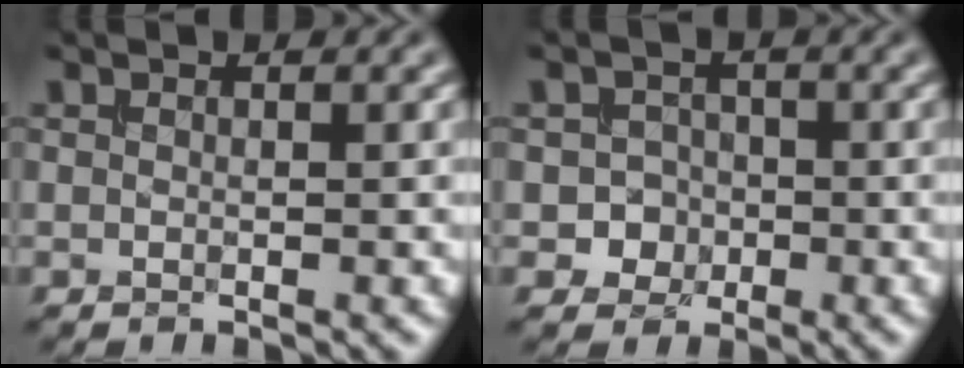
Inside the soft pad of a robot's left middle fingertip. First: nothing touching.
{"total": 2.6, "force": [-0.9, 2.4, 0.5], "torque": [0.006, 0.005, -0.021]}